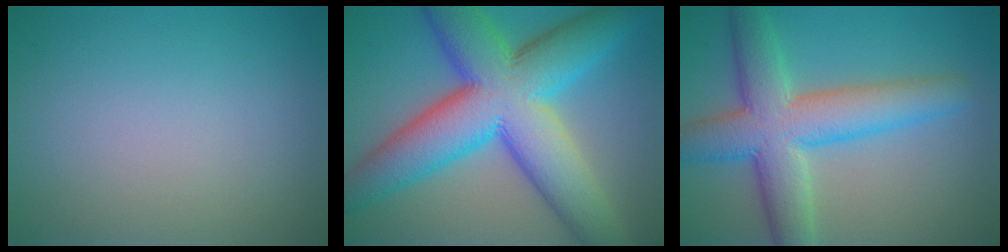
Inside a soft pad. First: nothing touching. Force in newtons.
{"total": 14.2, "press": 14.2, "slide": 0.1}
{"total": 8.3, "press": 8.3, "slide": 0.2}